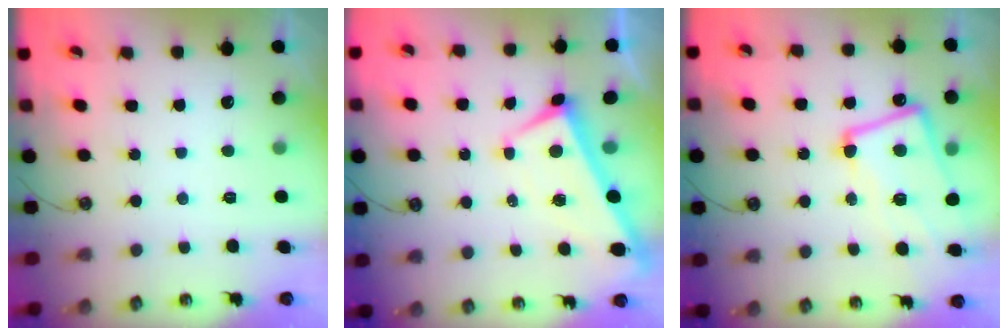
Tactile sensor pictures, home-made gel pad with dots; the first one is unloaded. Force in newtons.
{"total": 1.8, "press": 1.7, "slide": 0.5}
{"total": 5.7, "press": 5.6, "slide": 1.4}